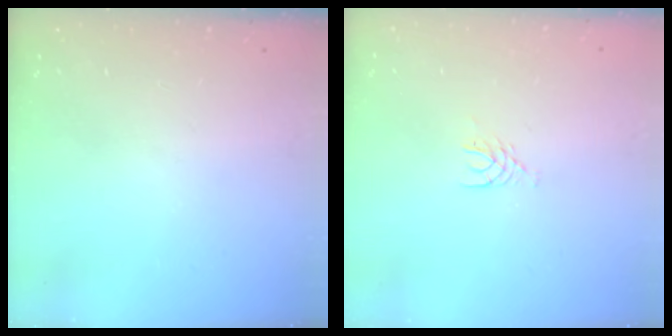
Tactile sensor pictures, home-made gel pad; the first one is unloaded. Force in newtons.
{"total": 4.7, "press": 4.7, "slide": 0.5}